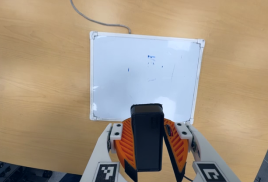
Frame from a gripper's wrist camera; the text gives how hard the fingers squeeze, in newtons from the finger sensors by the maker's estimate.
{"total": 9.0, "left": 9.2, "right": 8.9}